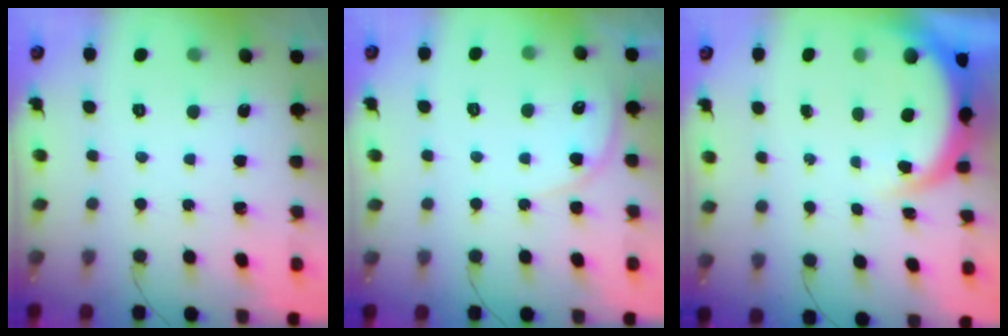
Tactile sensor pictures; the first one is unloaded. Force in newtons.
{"total": 5.7, "press": 5.7, "slide": 0.6}
{"total": 5.2, "press": 5.1, "slide": 0.9}